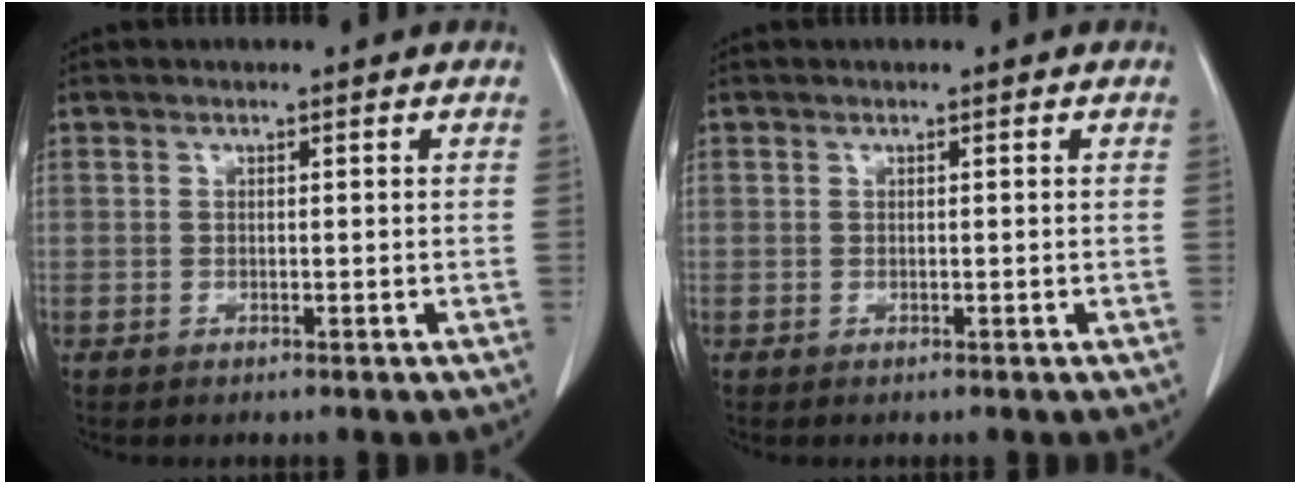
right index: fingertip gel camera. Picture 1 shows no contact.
{"total": 0.0}